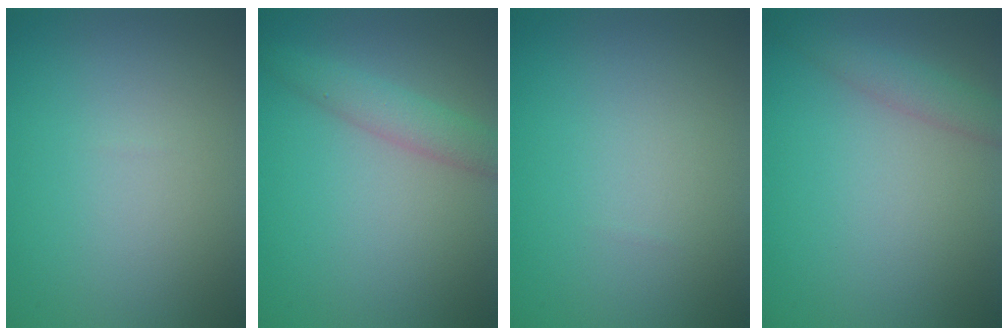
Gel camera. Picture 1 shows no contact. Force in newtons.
{"total": 2.7, "press": 2.7, "slide": 0.2}
{"total": 0.0}
{"total": 2.1, "press": 2.1, "slide": 0.1}